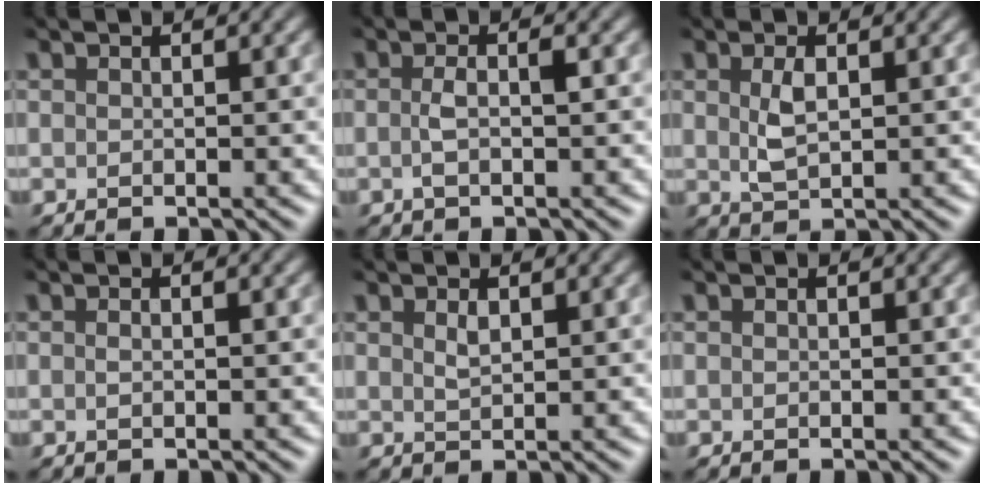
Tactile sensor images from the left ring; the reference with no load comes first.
{"total": 1.7, "force": [-0.2, 0.5, 1.7], "torque": [-0.034, 0.003, -0.007]}
{"total": 2.3, "force": [0.5, 1.1, 2.0], "torque": [-0.046, -0.002, 0.014]}
{"total": 0.5, "force": [0.0, 0.2, 0.5], "torque": [-0.012, 0.001, 0.001]}
{"total": 1.0, "force": [0.6, 0.3, 0.7], "torque": [-0.018, -0.001, 0.012]}
{"total": 0.0}